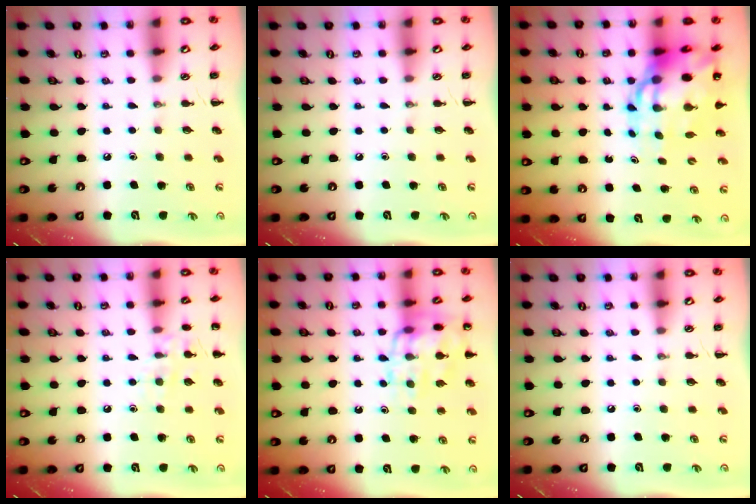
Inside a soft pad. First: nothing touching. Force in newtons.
{"total": 0.0}
{"total": 14.4, "press": 13.9, "slide": 4.0}
{"total": 9.2, "press": 9.1, "slide": 1.7}
{"total": 13.8, "press": 13.7, "slide": 1.5}
{"total": 0.0}